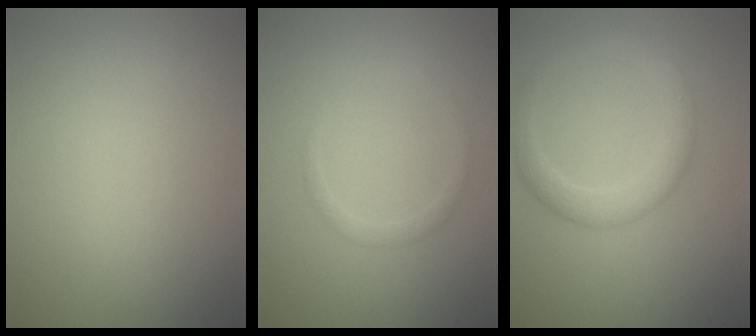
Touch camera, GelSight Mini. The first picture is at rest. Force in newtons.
{"total": 1.0, "press": 1.0, "slide": 0.0}
{"total": 3.2, "press": 3.2, "slide": 0.2}